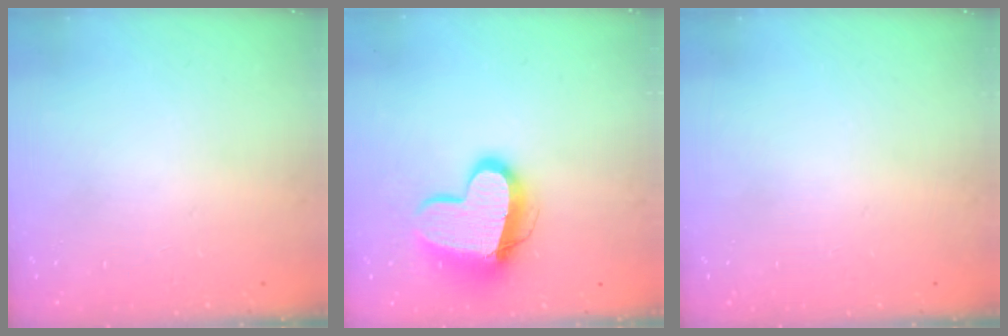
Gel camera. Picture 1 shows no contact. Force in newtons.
{"total": 14.7, "press": 14.6, "slide": 1.3}
{"total": 0.0}